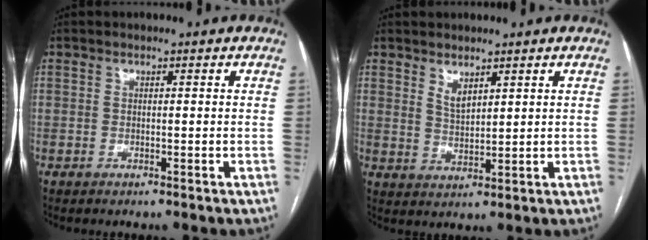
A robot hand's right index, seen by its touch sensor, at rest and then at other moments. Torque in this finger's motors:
{"motor_torque": [0.50, 0.51, 0.13, 0.05]}